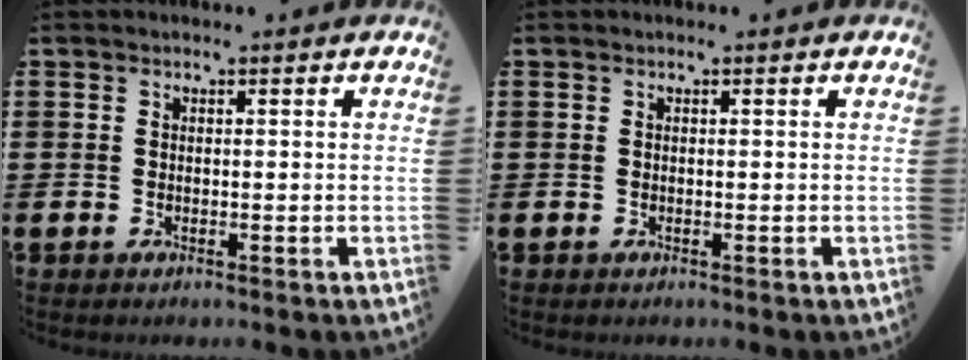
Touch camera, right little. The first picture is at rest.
{"total": 0.0}